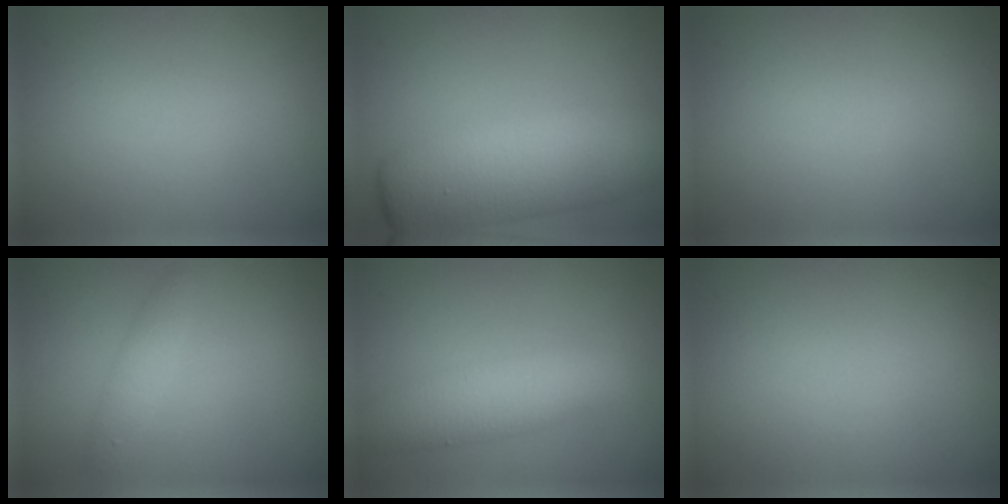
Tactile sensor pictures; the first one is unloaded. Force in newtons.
{"total": 11.7, "press": 11.7, "slide": 0.5}
{"total": 0.0}
{"total": 1.6, "press": 1.6, "slide": 0.1}
{"total": 5.5, "press": 5.5, "slide": 0.3}
{"total": 0.0}